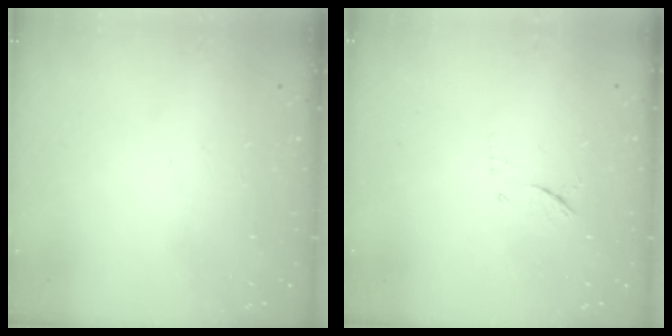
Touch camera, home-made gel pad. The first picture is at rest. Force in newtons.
{"total": 6.4, "press": 6.3, "slide": 0.8}